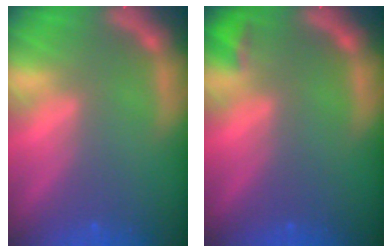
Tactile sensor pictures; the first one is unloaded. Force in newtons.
{"total": 1.4}